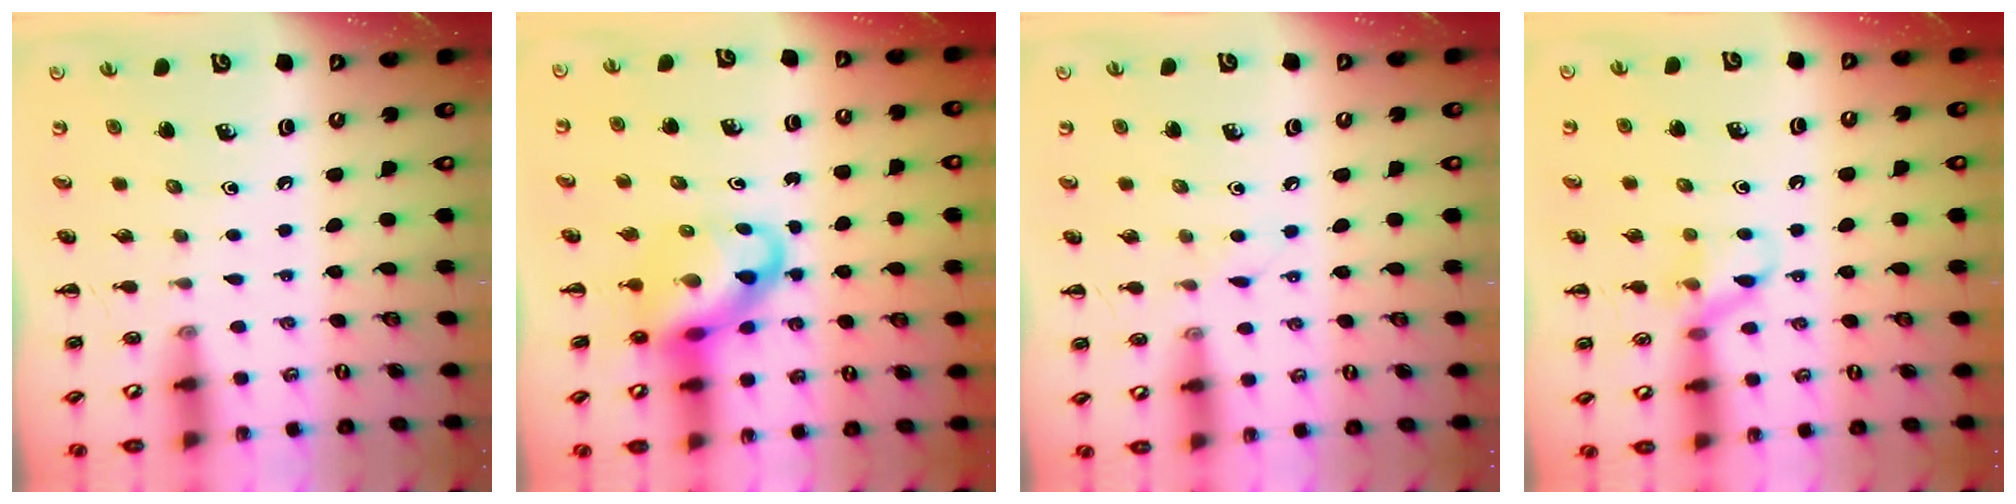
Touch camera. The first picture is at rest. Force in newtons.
{"total": 9.2, "press": 8.8, "slide": 2.7}
{"total": 2.9, "press": 2.8, "slide": 0.9}
{"total": 8.2, "press": 8.1, "slide": 0.9}